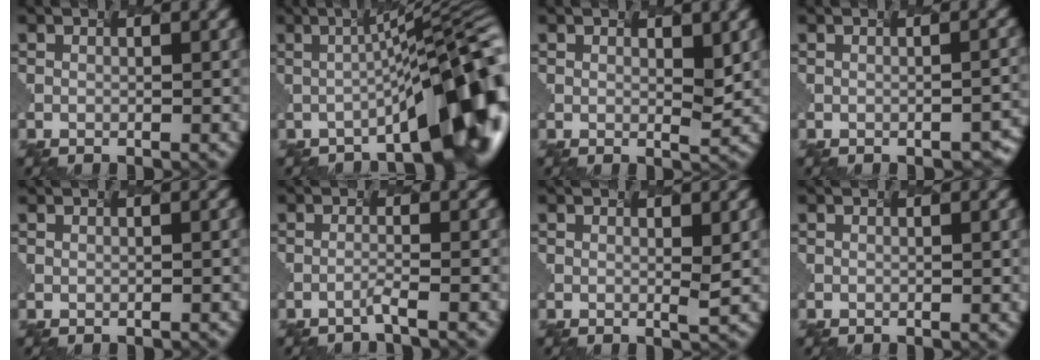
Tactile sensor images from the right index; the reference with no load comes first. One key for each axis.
{"total": 11.7, "fx": -3.4, "fy": 2.6, "fz": 10.8, "tx": -0.122, "ty": 0.018, "tz": -0.047}
{"total": 1.5, "fx": 0.9, "fy": 0.4, "fz": 1.1, "tx": -0.019, "ty": -0.004, "tz": 0.023}
{"total": 3.0, "fx": -1.1, "fy": 1.3, "fz": 2.5, "tx": -0.015, "ty": 0.001, "tz": 0.005}
{"total": 0.6, "fx": 0.4, "fy": 0.3, "fz": 0.2, "tx": 0.002, "ty": 0.002, "tz": 0.012}
{"total": 1.4, "fx": -1.3, "fy": -0.3, "fz": 0.4, "tx": -0.004, "ty": 0.009, "tz": -0.028}
{"total": 0.9, "fx": 0.5, "fy": -0.1, "fz": 0.7, "tx": -0.012, "ty": -0.005, "tz": 0.017}
{"total": 0.0}